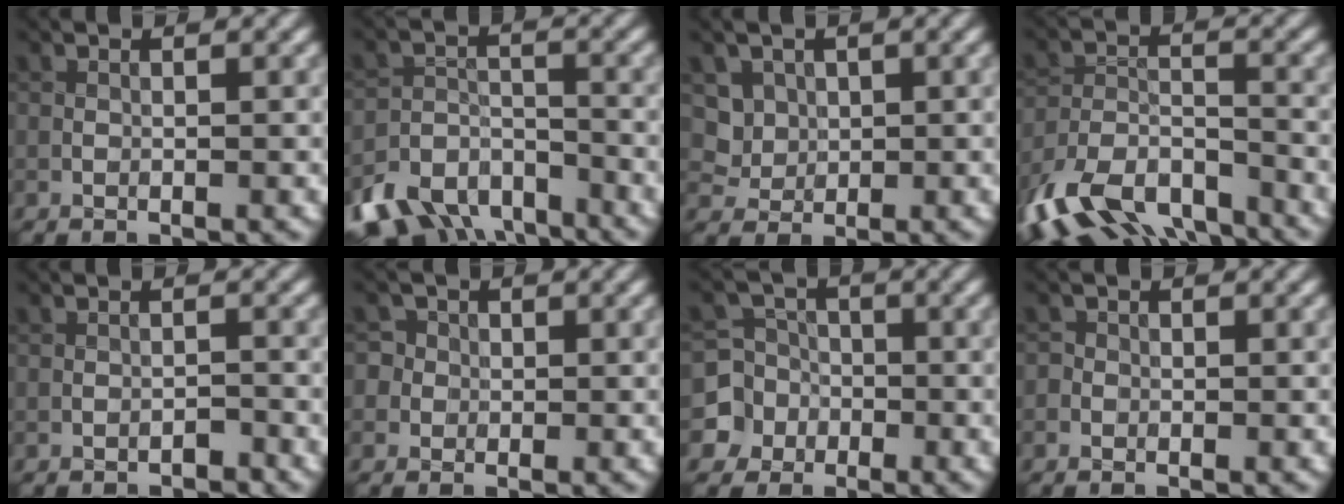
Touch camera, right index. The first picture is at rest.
{"total": 10.4, "force": [-8.4, 5.2, 3.2], "torque": [-0.054, -0.016, -0.132]}
{"total": 2.8, "force": [0.7, 2.6, 0.8], "torque": [-0.015, -0.009, 0.033]}
{"total": 11.2, "force": [-8.3, 5.2, 5.5], "torque": [-0.116, -0.010, -0.144]}
{"total": 0.7, "force": [-0.7, 0.2, 0.2], "torque": [0.002, 0.004, -0.008]}
{"total": 4.6, "force": [0.0, 4.5, 1.3], "torque": [-0.005, 0.030, -0.031]}
{"total": 6.0, "force": [-2.4, 5.5, 0.4], "torque": [0.003, 0.006, -0.068]}
{"total": 1.1, "force": [-0.5, 0.9, 0.1], "torque": [0.012, 0.002, -0.014]}